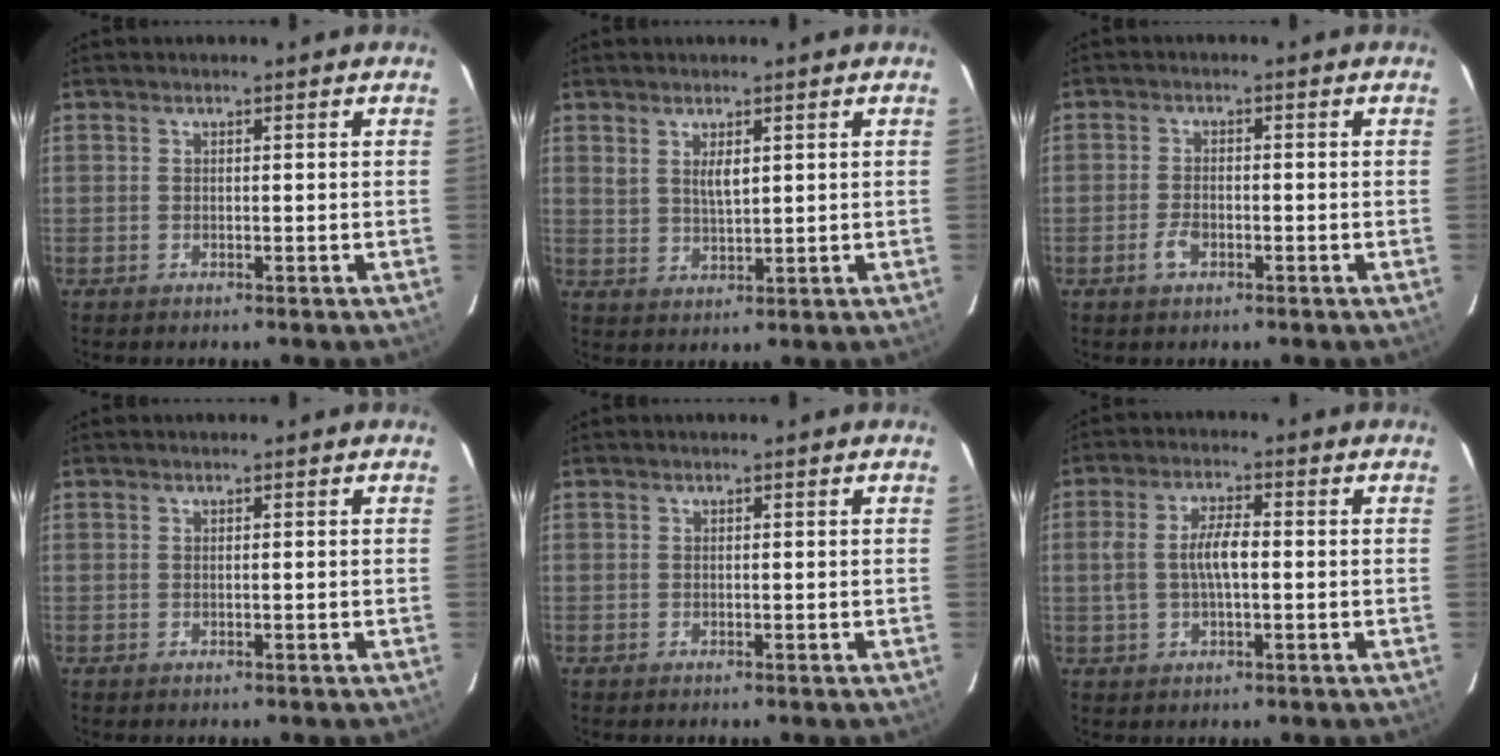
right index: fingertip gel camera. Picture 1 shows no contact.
{"total": 3.6, "force": [1.7, 1.4, 2.9], "torque": [-0.050, -0.004, 0.033]}
{"total": 3.1, "force": [-1.5, 1.7, 2.1], "torque": [-0.047, 0.001, -0.027]}
{"total": 0.0}
{"total": 0.0}
{"total": 6.3, "force": [-0.1, 2.5, 5.8], "torque": [-0.118, 0.009, 0.000]}